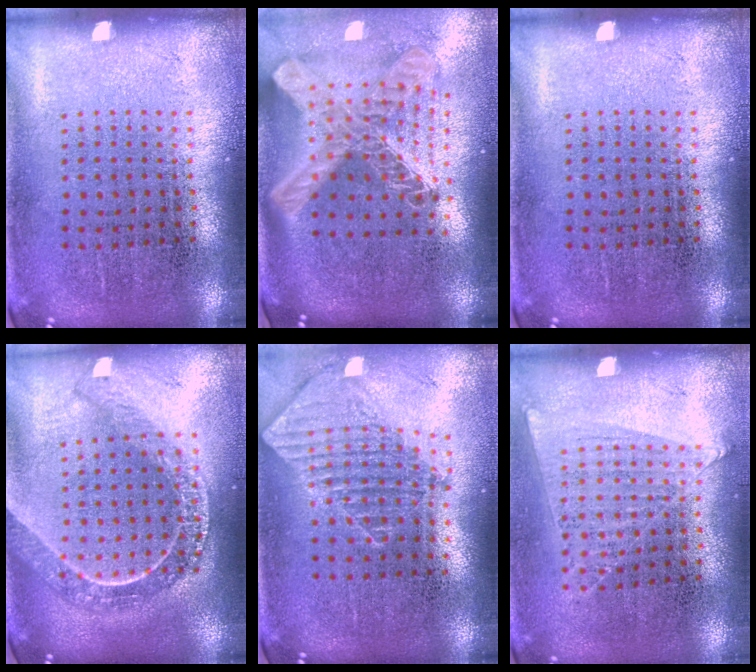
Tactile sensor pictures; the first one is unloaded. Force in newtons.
{"total": 2.9, "press": 2.1, "slide": 2.0}
{"total": 0.0}
{"total": 2.3, "press": 1.9, "slide": 1.2}
{"total": 1.9, "press": 1.5, "slide": 1.2}
{"total": 1.1, "press": 1.0, "slide": 0.4}